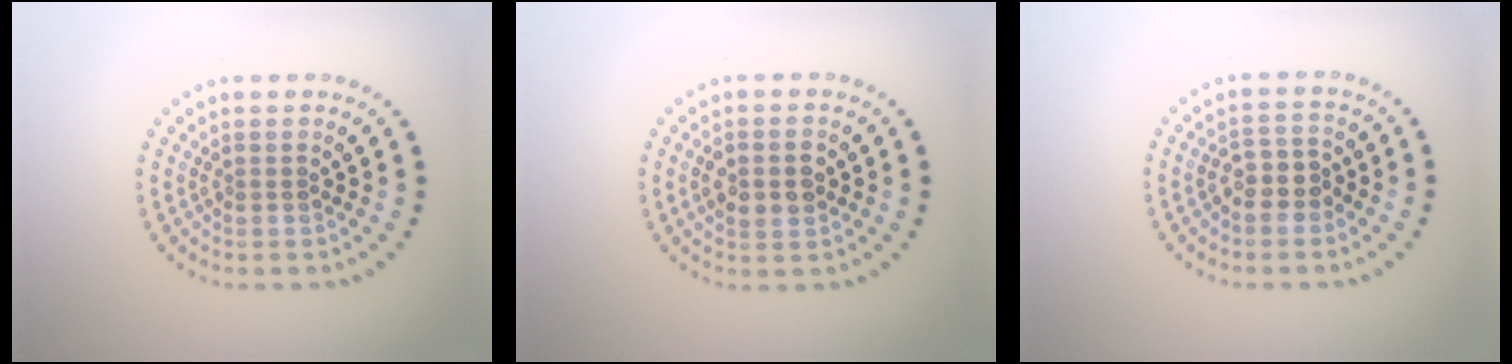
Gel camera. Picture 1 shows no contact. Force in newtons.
{"total": 3.0, "press": 3.0, "slide": 0.1}
{"total": 2.5, "press": 2.3, "slide": 1.0}